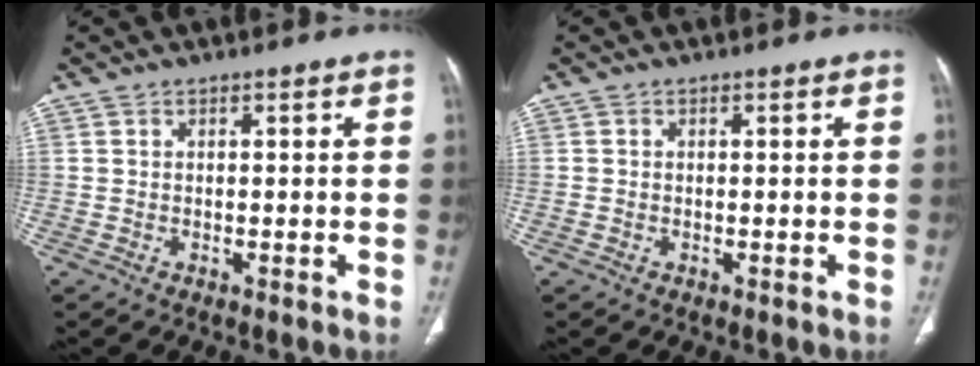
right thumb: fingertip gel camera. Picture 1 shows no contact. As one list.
[{"total": 0.0}]